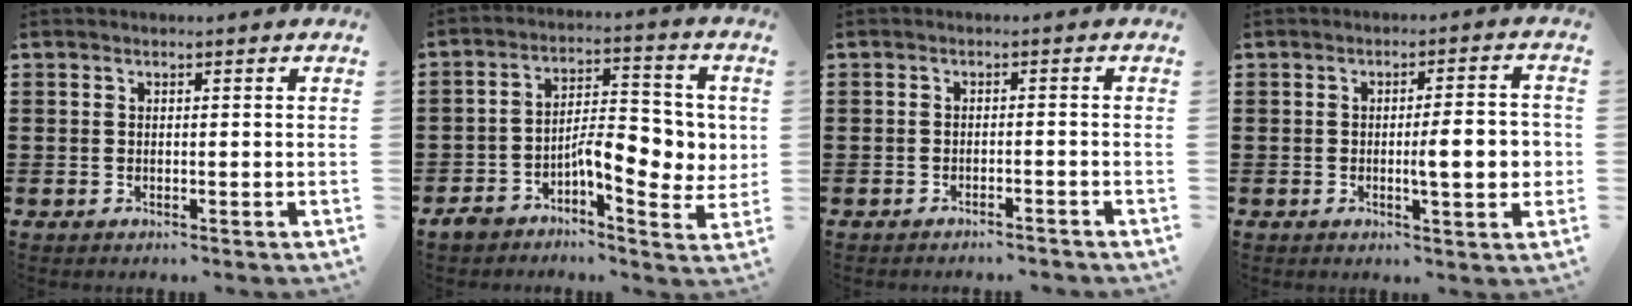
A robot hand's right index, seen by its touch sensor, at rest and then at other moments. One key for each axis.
{"total": 9.0, "fx": -1.5, "fy": 4.4, "fz": 7.7, "tx": -0.111, "ty": -0.004, "tz": -0.029}
{"total": 1.4, "fx": -1.4, "fy": 0.0, "fz": 0.3, "tx": -0.009, "ty": 0.002, "tz": -0.028}
{"total": 7.0, "fx": -0.6, "fy": 1.2, "fz": 6.8, "tx": -0.099, "ty": -0.007, "tz": -0.015}